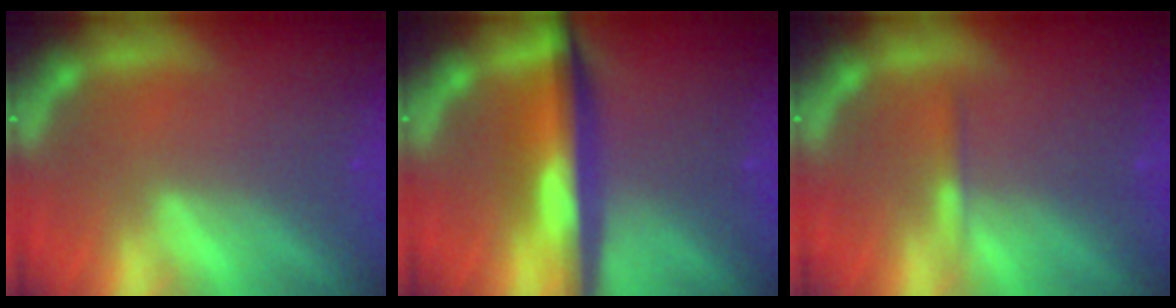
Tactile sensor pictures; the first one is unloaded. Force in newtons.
{"total": 7.1}
{"total": 0.9}